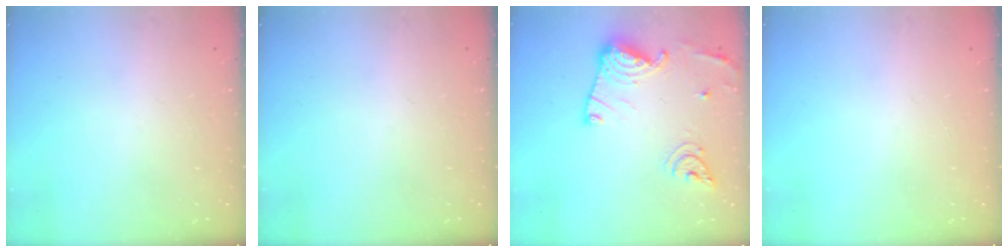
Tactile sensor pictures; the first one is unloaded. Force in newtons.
{"total": 0.0}
{"total": 17.0, "press": 16.9, "slide": 1.7}
{"total": 0.0}